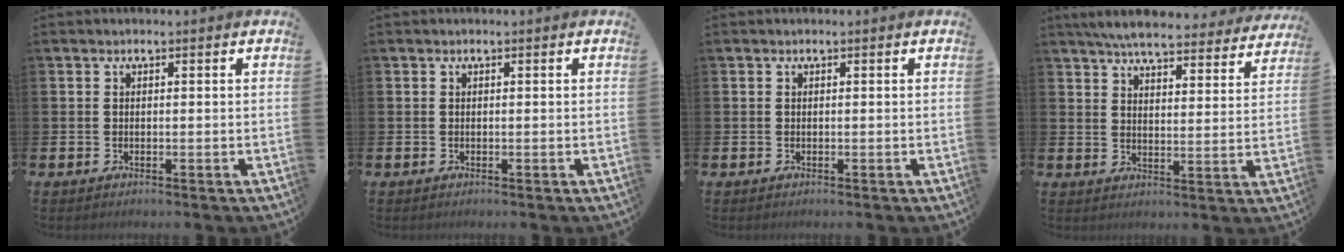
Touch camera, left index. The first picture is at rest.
{"total": 0.0}
{"total": 0.0}
{"total": 6.5, "force": [6.1, 0.8, 1.9], "torque": [-0.047, -0.038, 0.106]}